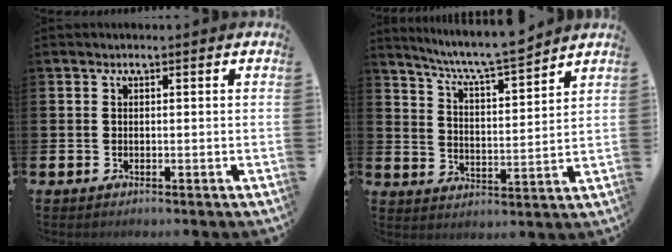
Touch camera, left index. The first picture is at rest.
{"total": 7.0, "force": [6.6, -0.1, 2.2], "torque": [-0.069, -0.049, 0.113]}